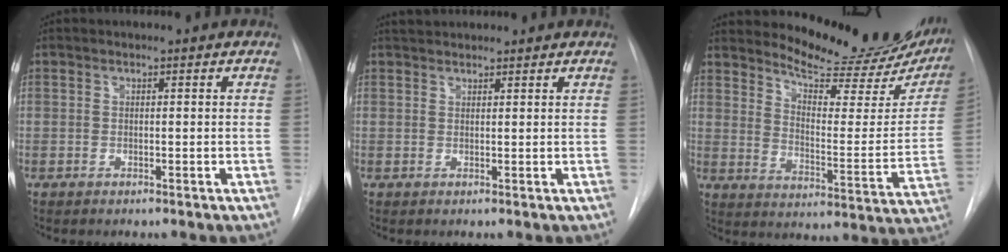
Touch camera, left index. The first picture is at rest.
{"total": 4.0, "force": [3.8, 0.8, 0.9], "torque": [-0.015, 0.038, 0.061]}
{"total": 21.4, "force": [19.6, 4.7, 7.4], "torque": [-0.101, -0.075, 0.248]}